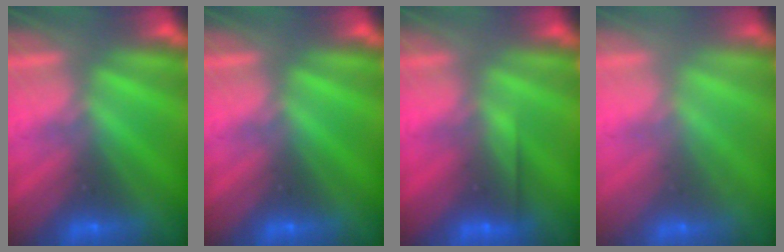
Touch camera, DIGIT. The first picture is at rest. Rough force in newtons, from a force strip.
{"total": 0.0}
{"total": 2.6}
{"total": 2.7}